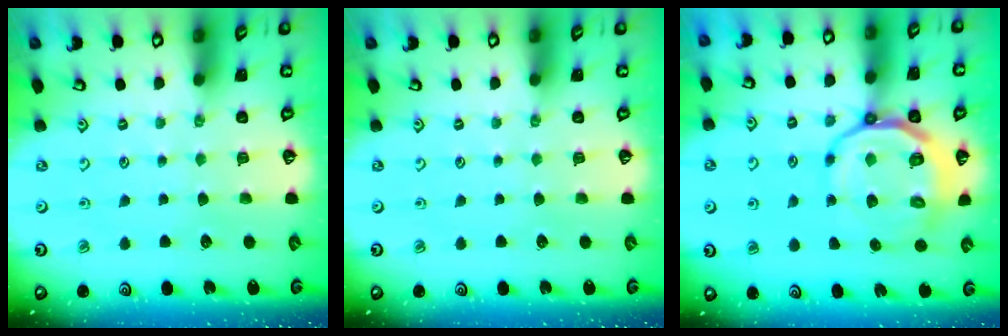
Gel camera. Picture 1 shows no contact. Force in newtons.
{"total": 0.0}
{"total": 14.3, "press": 13.9, "slide": 3.0}